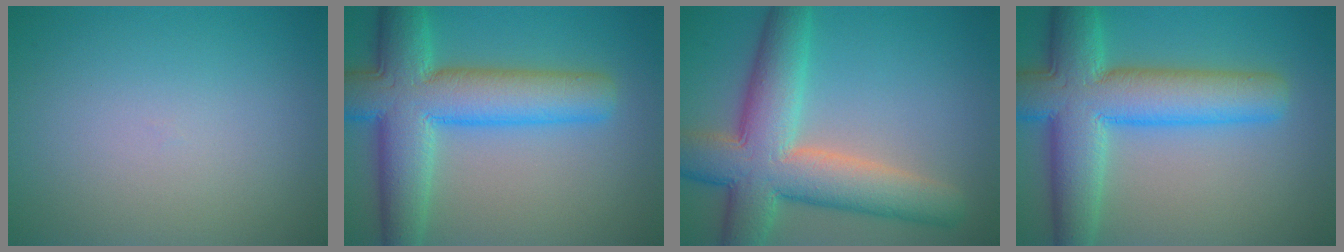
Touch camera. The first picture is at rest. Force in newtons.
{"total": 10.1, "press": 10.1, "slide": 0.3}
{"total": 9.9, "press": 9.9, "slide": 0.6}
{"total": 10.1, "press": 10.1, "slide": 0.3}